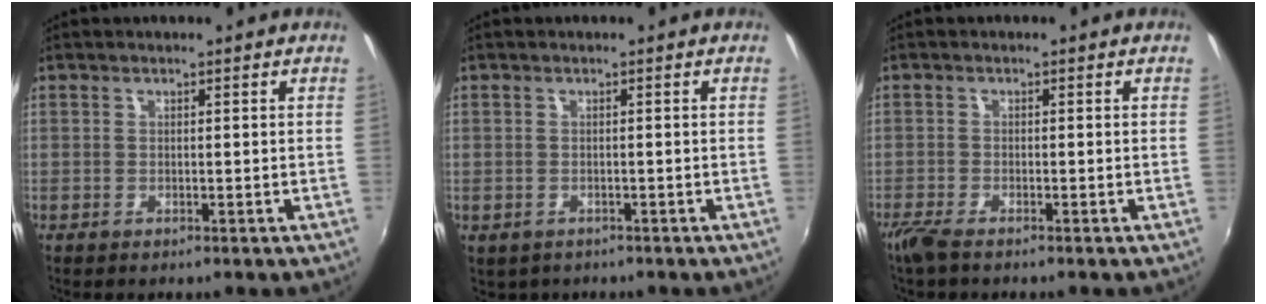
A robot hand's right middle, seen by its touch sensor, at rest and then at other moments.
{"total": 2.0, "force": [-0.8, 1.7, 0.6], "torque": [-0.017, -0.006, -0.009]}
{"total": 3.1, "force": [-2.5, 0.3, 1.9], "torque": [-0.047, -0.011, -0.052]}